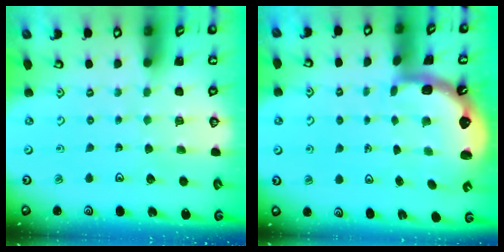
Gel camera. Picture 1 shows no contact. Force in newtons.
{"total": 2.7, "press": 1.4, "slide": 2.3}